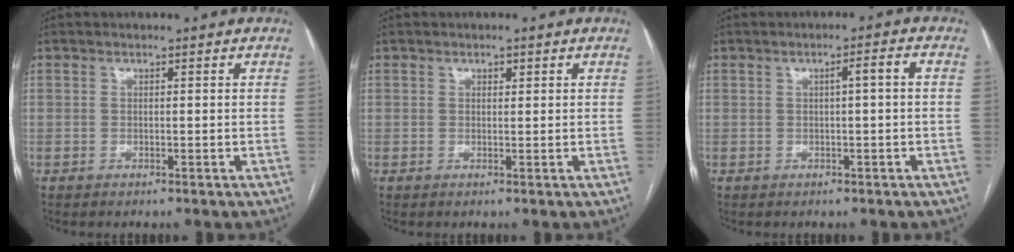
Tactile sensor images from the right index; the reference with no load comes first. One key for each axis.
{"total": 0.9, "fx": 0.5, "fy": 0.5, "fz": 0.6, "tx": -0.009, "ty": 0.001, "tz": 0.006}
{"total": 2.4, "fx": 0.2, "fy": 0.0, "fz": 2.4, "tx": -0.036, "ty": 0.006, "tz": 0.004}